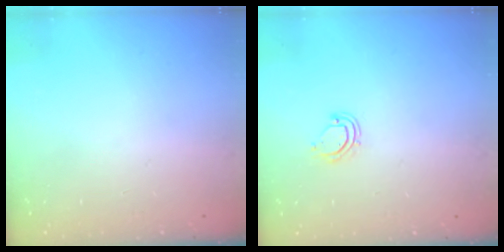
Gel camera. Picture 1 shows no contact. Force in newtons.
{"total": 5.2, "press": 5.2, "slide": 0.4}